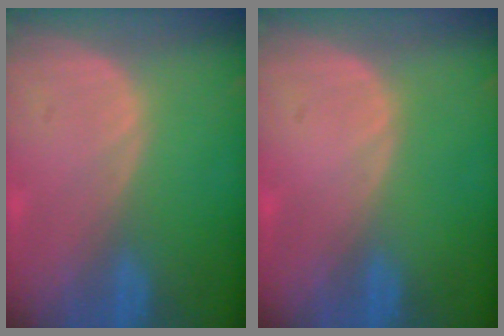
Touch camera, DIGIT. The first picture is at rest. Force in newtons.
{"total": 0.0}